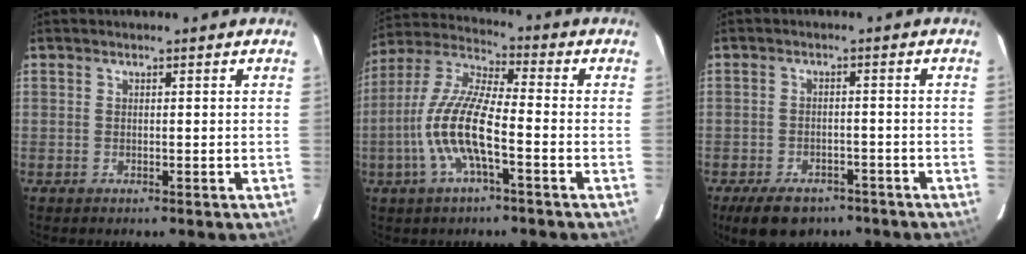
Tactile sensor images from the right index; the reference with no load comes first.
{"total": 12.6, "force": [-3.9, 2.7, 11.7], "torque": [-0.246, 0.002, -0.081]}
{"total": 9.9, "force": [-7.2, 5.0, 4.6], "torque": [-0.105, -0.007, -0.103]}